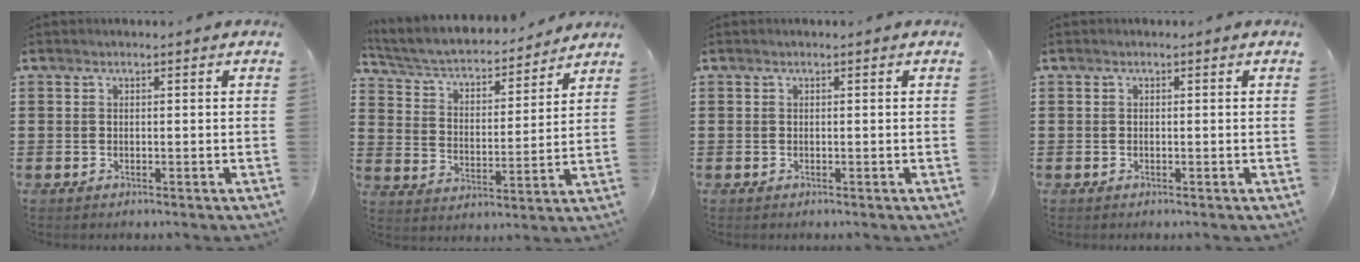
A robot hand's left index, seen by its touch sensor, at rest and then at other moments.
{"total": 4.3, "force": [3.8, 1.0, 1.7], "torque": [-0.053, -0.029, 0.057]}
{"total": 0.0}
{"total": 0.0}